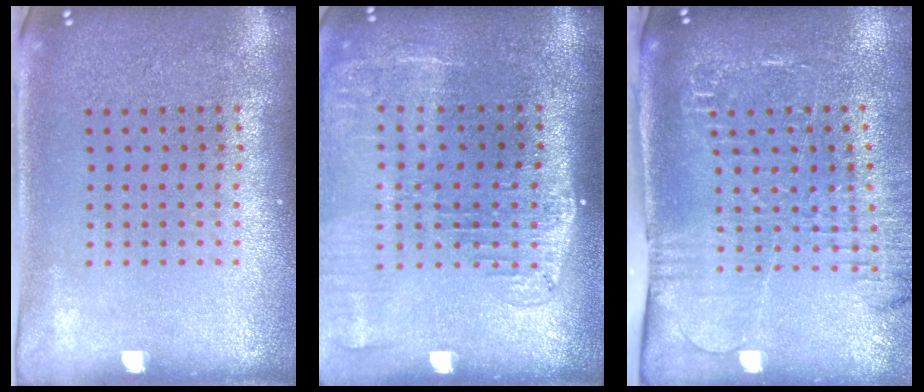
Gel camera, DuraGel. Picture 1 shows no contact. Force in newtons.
{"total": 2.1, "press": 1.7, "slide": 1.2}
{"total": 1.9, "press": 1.8, "slide": 0.8}